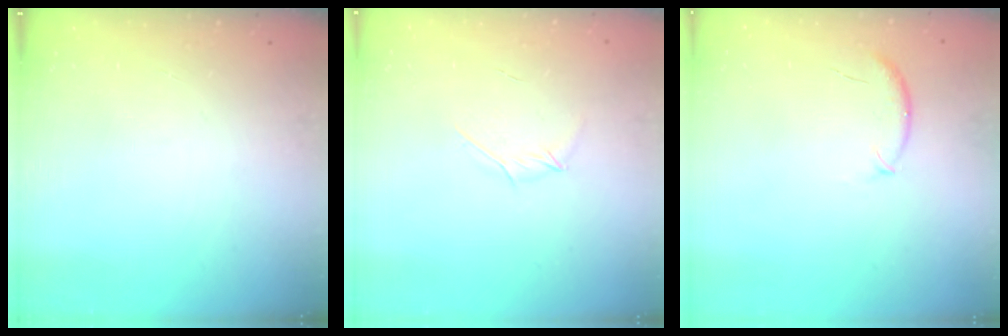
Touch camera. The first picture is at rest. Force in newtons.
{"total": 3.0, "press": 2.9, "slide": 0.6}
{"total": 6.4, "press": 6.3, "slide": 1.0}